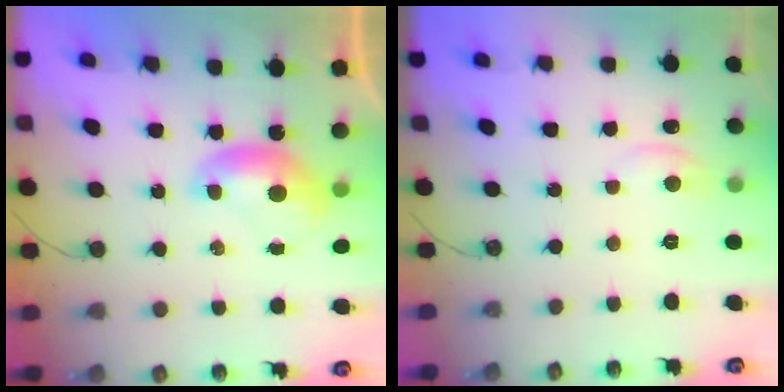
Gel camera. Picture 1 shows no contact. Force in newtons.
{"total": 1.3, "press": 1.2, "slide": 0.4}